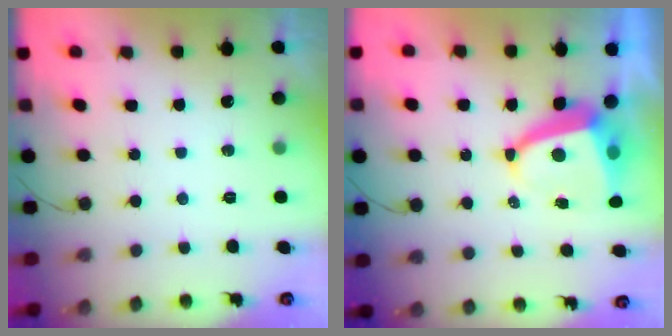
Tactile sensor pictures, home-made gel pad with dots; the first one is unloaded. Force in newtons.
{"total": 7.9, "press": 7.8, "slide": 1.0}